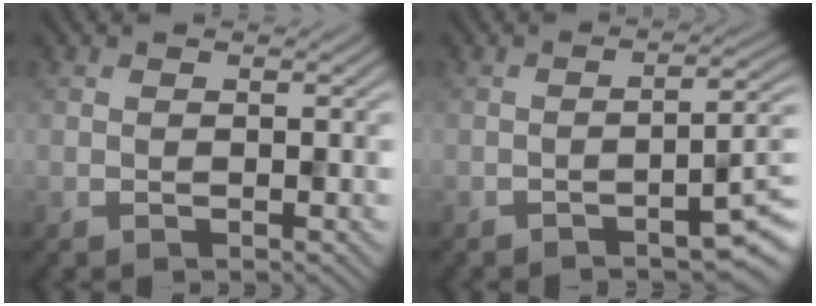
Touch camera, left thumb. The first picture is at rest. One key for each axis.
{"total": 5.7, "fx": -3.2, "fy": 0.8, "fz": 4.7, "tx": -0.063, "ty": 0.004, "tz": -0.051}